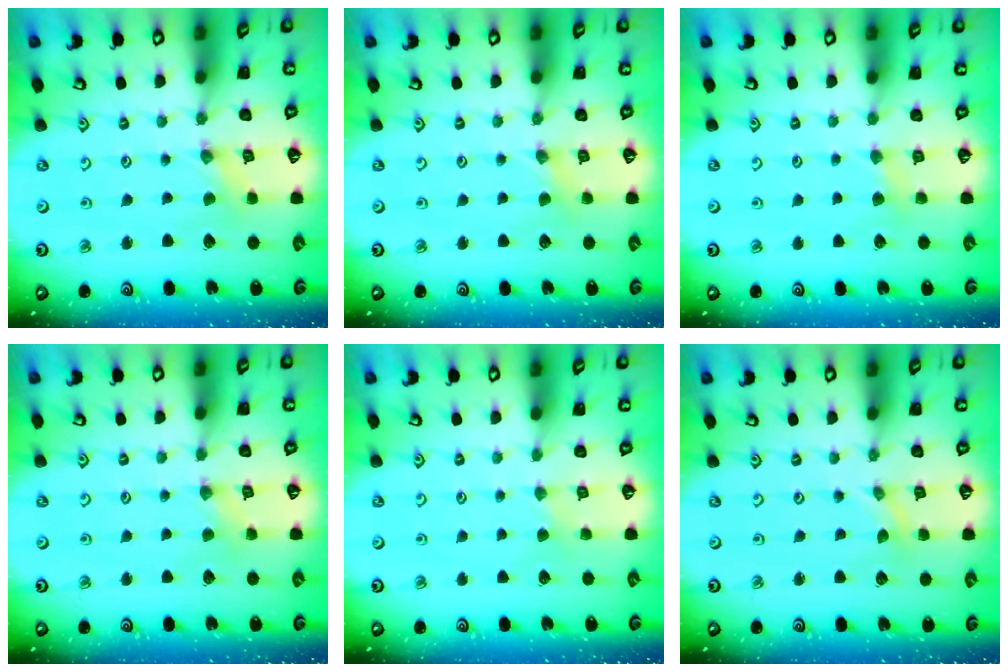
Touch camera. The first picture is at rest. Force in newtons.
{"total": 2.1, "press": 2.0, "slide": 0.4}
{"total": 3.9, "press": 3.9, "slide": 0.6}
{"total": 2.6, "press": 2.5, "slide": 0.5}
{"total": 1.7, "press": 1.6, "slide": 0.4}
{"total": 0.0}